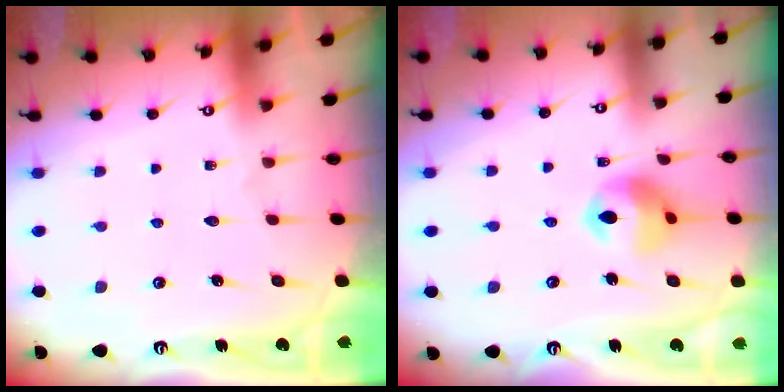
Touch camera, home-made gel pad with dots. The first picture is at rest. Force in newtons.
{"total": 11.0, "press": 10.9, "slide": 1.9}